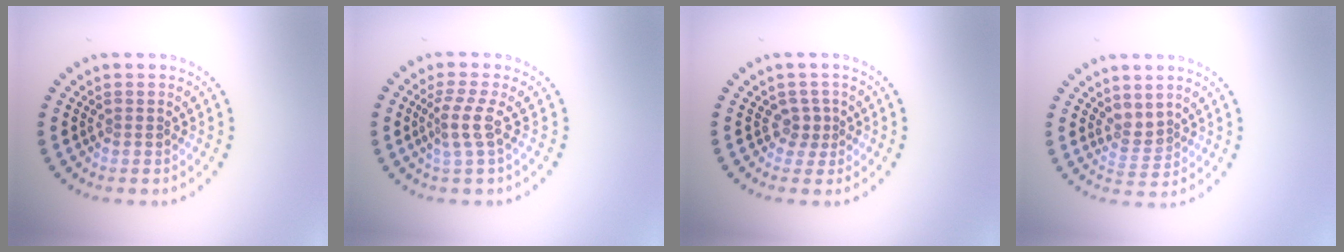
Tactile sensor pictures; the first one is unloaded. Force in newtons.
{"total": 2.2, "press": 1.5, "slide": 1.7}
{"total": 1.4, "press": 1.0, "slide": 0.9}
{"total": 1.9, "press": 1.3, "slide": 1.4}